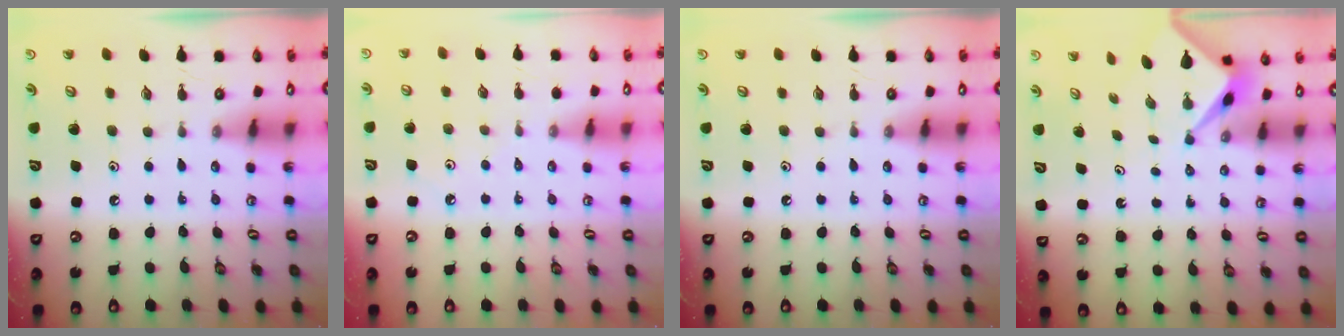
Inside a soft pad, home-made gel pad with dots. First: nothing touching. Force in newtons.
{"total": 2.7, "press": 2.6, "slide": 0.5}
{"total": 0.0}
{"total": 2.2, "press": 2.1, "slide": 0.2}